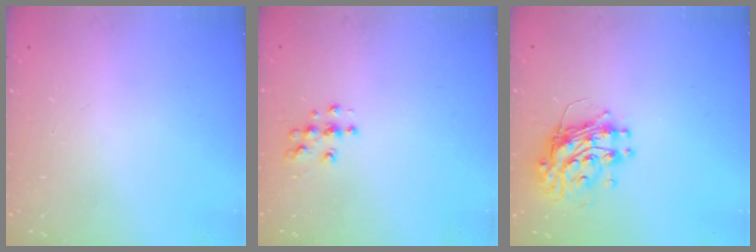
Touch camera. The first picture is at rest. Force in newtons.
{"total": 5.8, "press": 5.8, "slide": 0.2}
{"total": 11.4, "press": 11.3, "slide": 1.1}